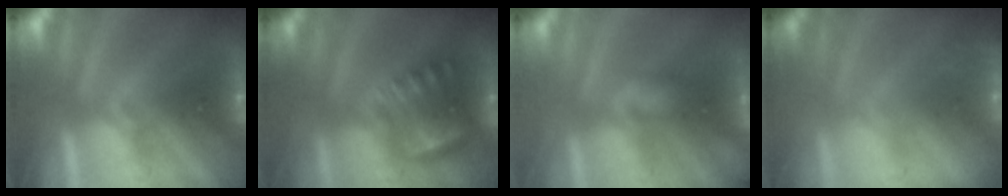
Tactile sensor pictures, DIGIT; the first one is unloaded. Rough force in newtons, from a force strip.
{"total": 3.7}
{"total": 3.4}
{"total": 2.4}